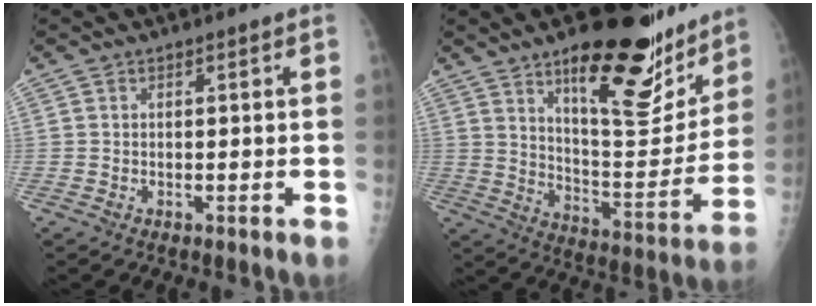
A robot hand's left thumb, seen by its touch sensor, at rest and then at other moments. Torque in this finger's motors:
{"motor_torque": [1.39, -0.62, 1.62, -1.16, 0.39]}